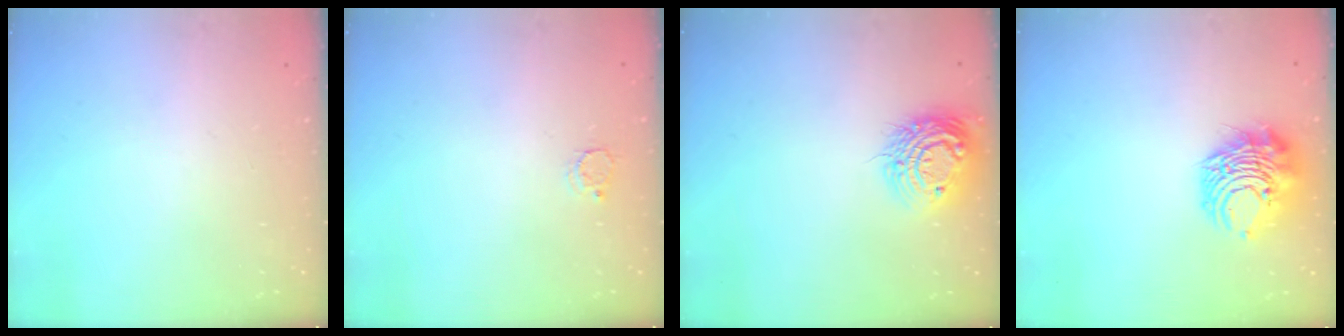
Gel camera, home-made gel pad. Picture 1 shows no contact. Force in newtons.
{"total": 2.5, "press": 2.5, "slide": 0.3}
{"total": 12.8, "press": 12.8, "slide": 0.7}
{"total": 9.9, "press": 9.9, "slide": 1.0}